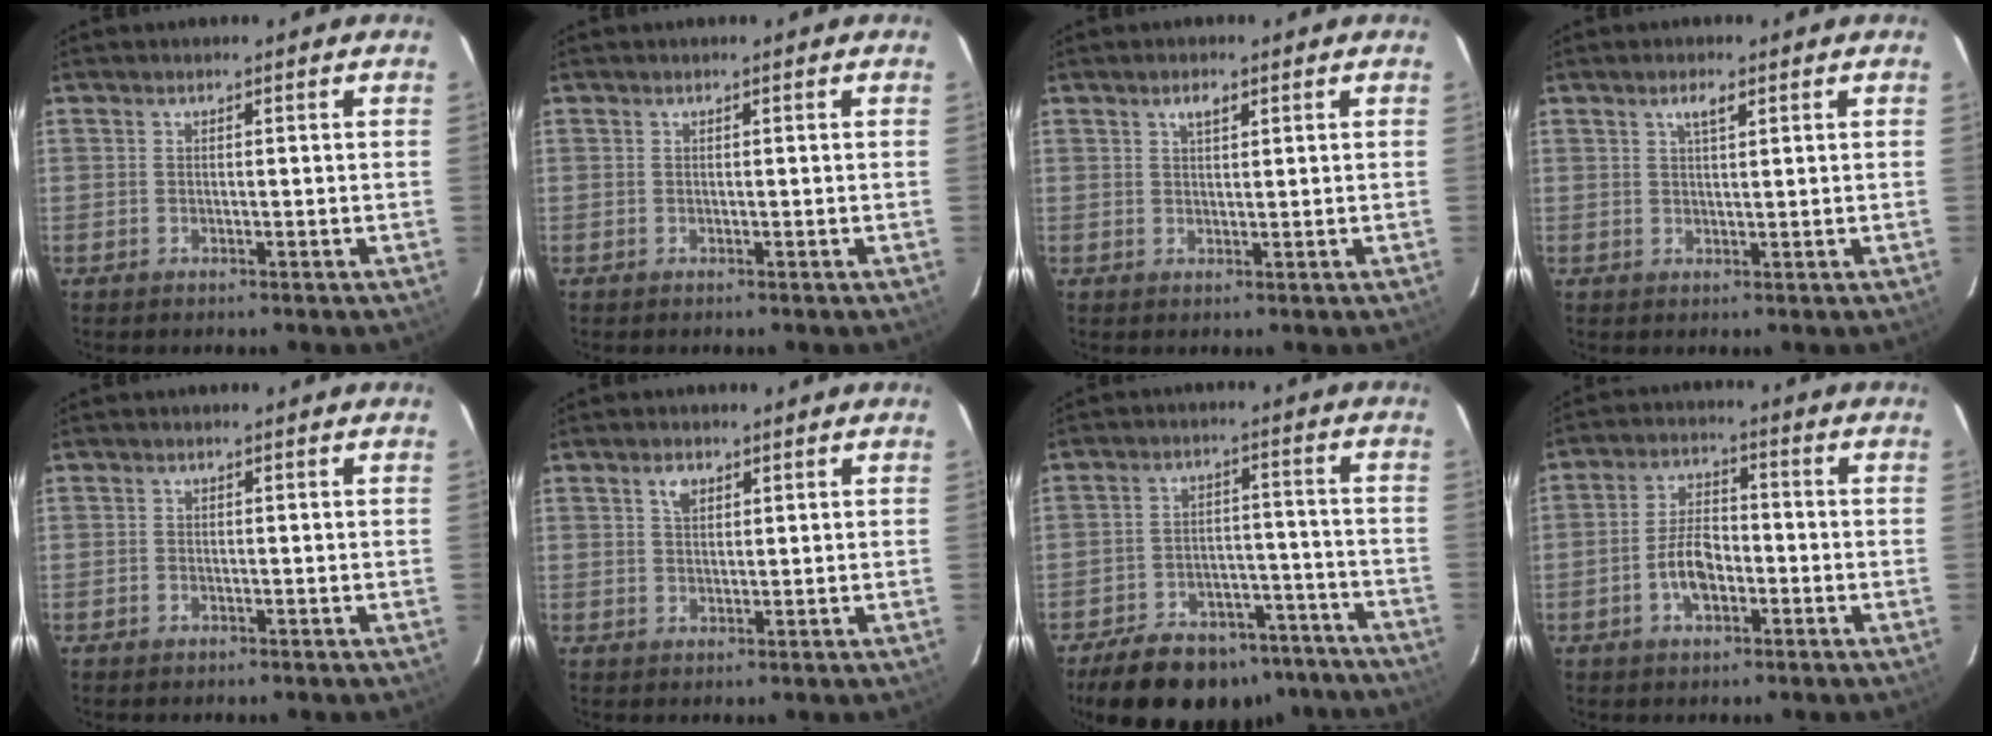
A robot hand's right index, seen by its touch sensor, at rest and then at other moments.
{"total": 0.0}
{"total": 2.1, "force": [1.2, 0.9, 1.5], "torque": [-0.025, 0.006, 0.020]}
{"total": 2.3, "force": [1.3, 0.7, 1.8], "torque": [-0.031, 0.005, 0.022]}
{"total": 0.9, "force": [-0.6, 0.7, 0.1], "torque": [-0.003, 0.002, -0.011]}
{"total": 2.7, "force": [1.3, 1.7, 1.6], "torque": [-0.027, 0.008, 0.024]}
{"total": 21.2, "force": [-17.1, 9.7, 7.9], "torque": [-0.158, 0.040, -0.215]}
{"total": 7.2, "force": [-2.5, 3.9, 5.5], "torque": [-0.108, 0.013, -0.041]}